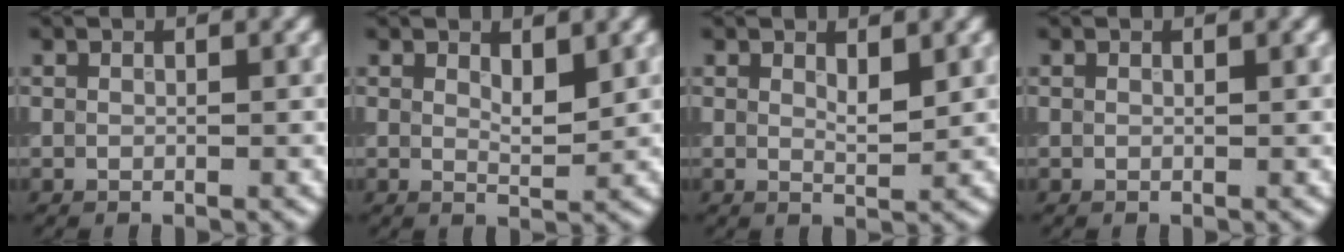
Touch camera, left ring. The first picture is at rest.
{"total": 1.5, "force": [0.8, 0.5, 1.1], "torque": [-0.018, -0.004, 0.015]}
{"total": 1.1, "force": [0.7, 0.3, 0.9], "torque": [-0.016, -0.004, 0.012]}
{"total": 0.0}